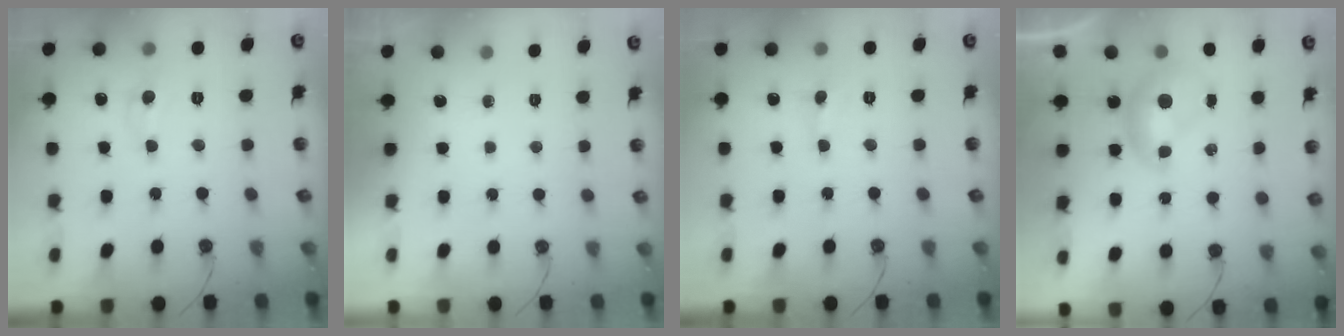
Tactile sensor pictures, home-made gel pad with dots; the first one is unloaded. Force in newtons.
{"total": 0.0}
{"total": 0.9, "press": 0.9, "slide": 0.2}
{"total": 0.0}